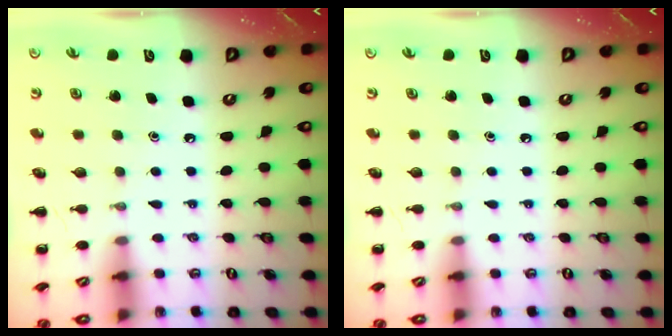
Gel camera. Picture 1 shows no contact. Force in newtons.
{"total": 0.0}